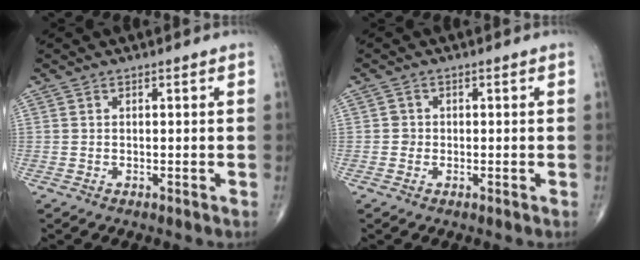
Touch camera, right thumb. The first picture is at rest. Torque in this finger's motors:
{"motor_torque": [-0.01, 0.26, 0.13, -0.30, -0.02]}